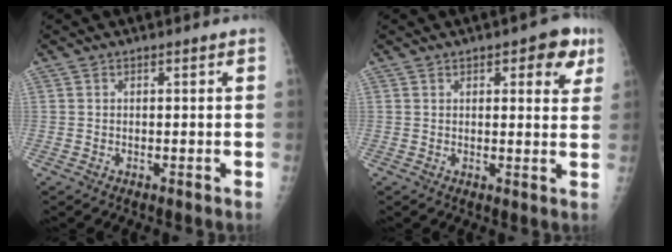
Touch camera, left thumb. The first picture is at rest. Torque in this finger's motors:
{"motor_torque": [-0.04, 0.14, -0.01, -0.12, 0.06]}